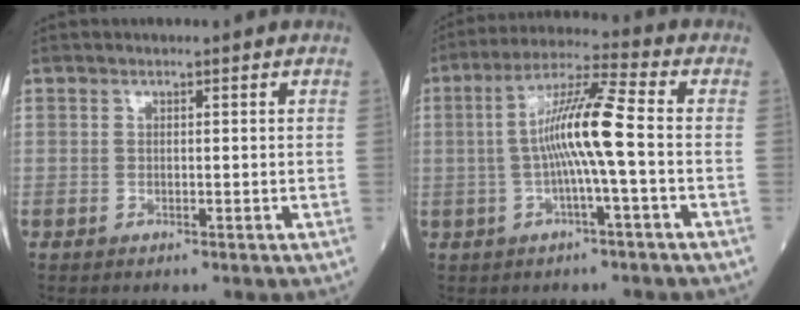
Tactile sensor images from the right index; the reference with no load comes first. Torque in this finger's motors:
{"motor_torque": [1.73, -0.10, 0.94, 0.21]}